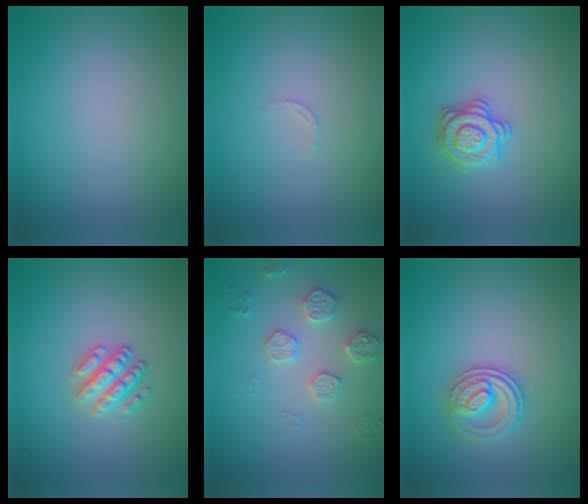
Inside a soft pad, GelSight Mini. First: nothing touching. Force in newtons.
{"total": 0.7, "press": 0.6, "slide": 0.3}
{"total": 2.8, "press": 2.7, "slide": 0.5}
{"total": 2.6, "press": 2.6, "slide": 0.3}
{"total": 2.7, "press": 2.7, "slide": 0.5}
{"total": 2.8, "press": 2.6, "slide": 1.1}